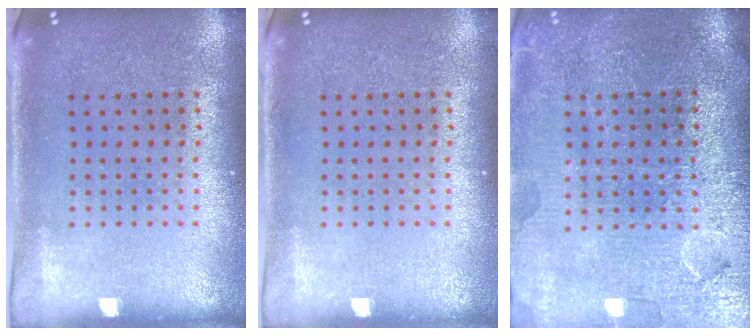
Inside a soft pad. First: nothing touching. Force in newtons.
{"total": 0.0}
{"total": 3.7, "press": 3.4, "slide": 1.5}